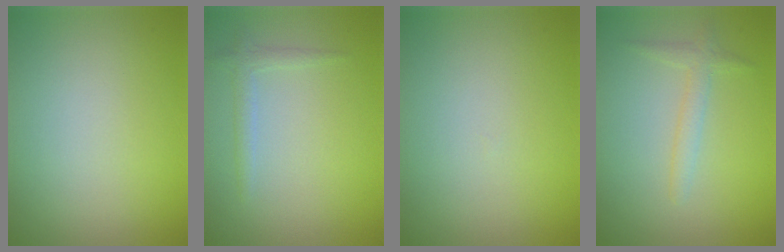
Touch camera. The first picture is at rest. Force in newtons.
{"total": 1.4, "press": 1.4, "slide": 0.1}
{"total": 0.0}
{"total": 1.6, "press": 1.6, "slide": 0.1}